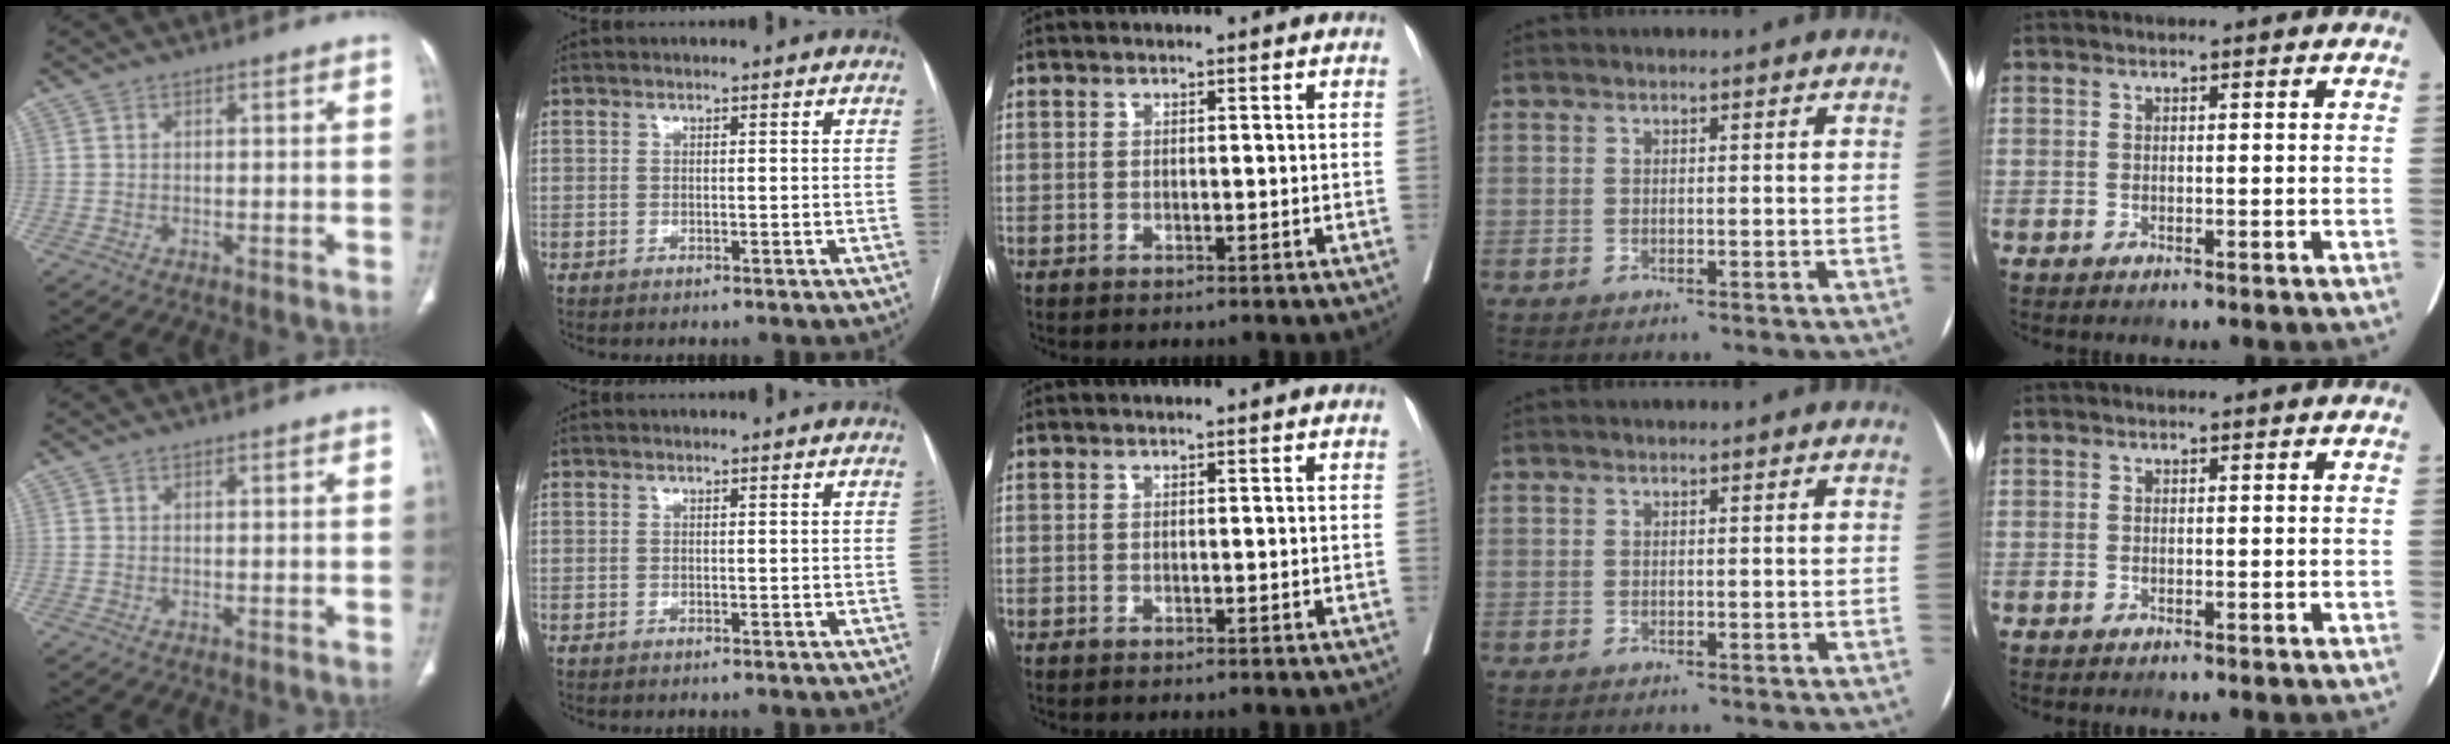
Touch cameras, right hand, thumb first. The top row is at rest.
{}